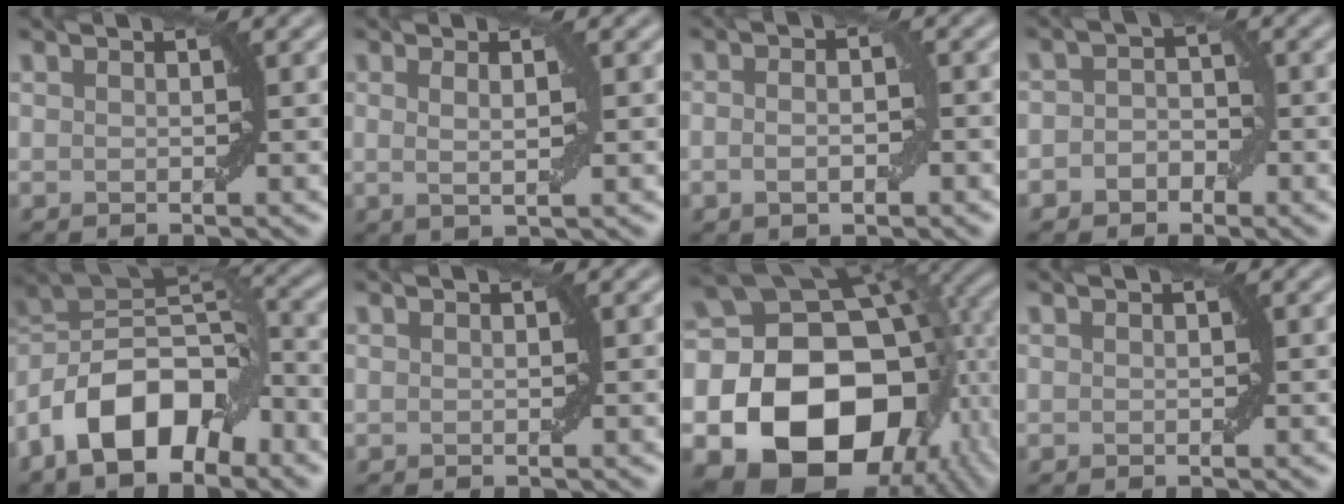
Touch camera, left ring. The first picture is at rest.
{"total": 1.8, "force": [0.4, 0.3, 1.7], "torque": [-0.027, -0.003, 0.007]}
{"total": 2.6, "force": [-0.6, 1.3, 2.1], "torque": [-0.031, 0.002, -0.010]}
{"total": 2.6, "force": [-1.0, 2.2, 1.1], "torque": [0.010, 0.005, -0.026]}
{"total": 11.6, "force": [-5.7, 5.8, 8.3], "torque": [-0.137, 0.007, -0.111]}
{"total": 0.0}
{"total": 20.7, "force": [-5.0, 15.0, 13.4], "torque": [-0.257, -0.031, -0.063]}
{"total": 0.0}